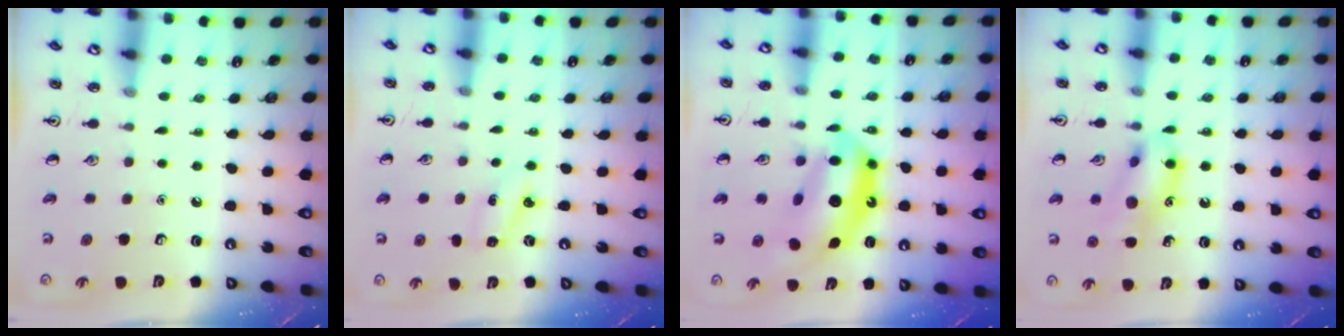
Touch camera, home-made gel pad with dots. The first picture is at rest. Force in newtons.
{"total": 2.9, "press": 2.7, "slide": 0.9}
{"total": 12.9, "press": 12.2, "slide": 4.0}
{"total": 12.8, "press": 12.5, "slide": 2.5}